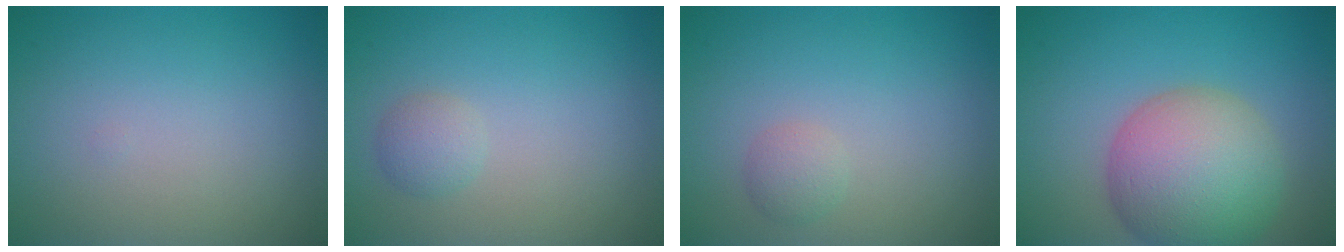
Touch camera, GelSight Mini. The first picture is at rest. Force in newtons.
{"total": 1.5, "press": 1.5, "slide": 0.0}
{"total": 1.3, "press": 1.3, "slide": 0.2}
{"total": 9.4, "press": 9.4, "slide": 0.7}